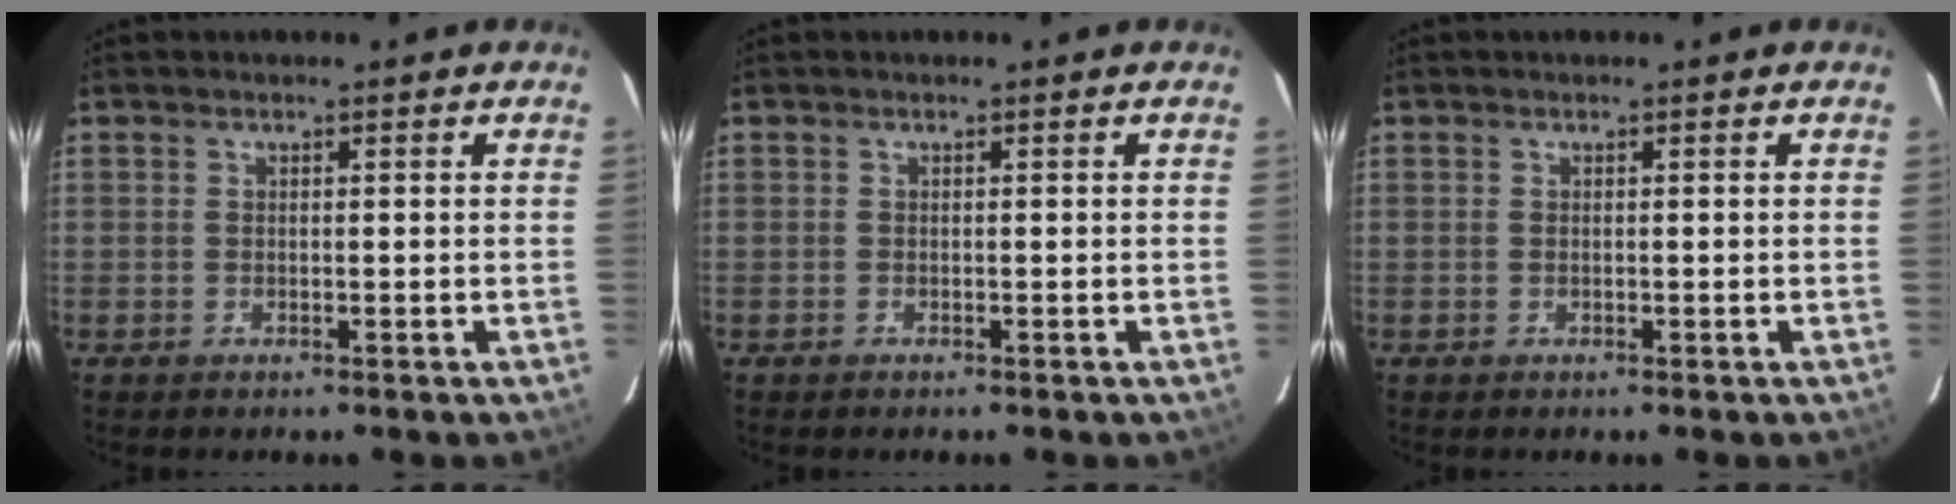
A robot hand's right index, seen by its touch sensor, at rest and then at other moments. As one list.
[{"total": 0.0}, {"total": 0.0}]